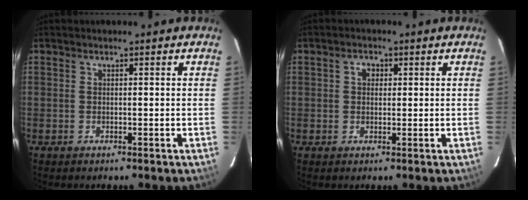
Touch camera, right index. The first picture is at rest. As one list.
[{"total": 2.1, "force": [0.5, 1.7, 1.0], "torque": [-0.014, 0.009, 0.008]}]